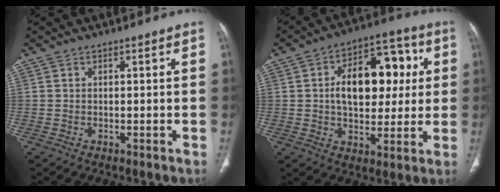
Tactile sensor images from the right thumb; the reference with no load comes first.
{"total": 17.3, "force": [2.6, 10.7, 13.3], "torque": [-0.157, 0.022, 0.038]}